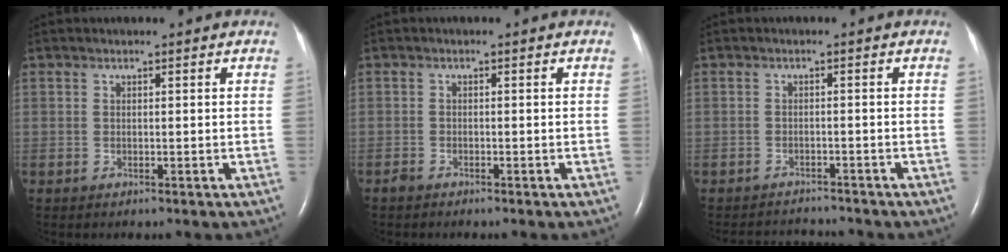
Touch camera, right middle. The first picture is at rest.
{"total": 0.9, "force": [-0.8, 0.2, 0.2], "torque": [-0.009, -0.001, -0.016]}
{"total": 5.2, "force": [-5.2, 0.2, 0.1], "torque": [-0.004, -0.001, -0.076]}